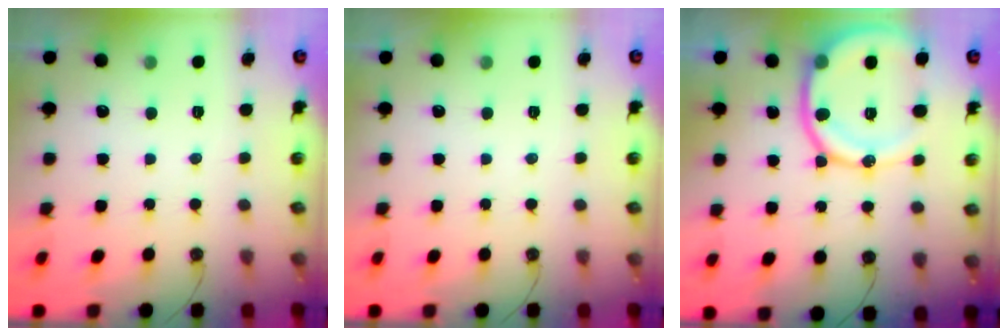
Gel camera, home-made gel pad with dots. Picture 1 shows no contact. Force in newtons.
{"total": 0.0}
{"total": 17.4, "press": 17.3, "slide": 2.2}